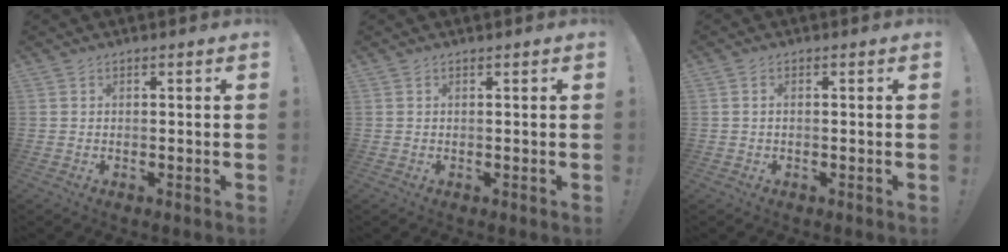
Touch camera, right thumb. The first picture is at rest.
{"total": 0.6, "force": [0.5, -0.2, 0.0], "torque": [0.005, -0.003, 0.008]}
{"total": 0.7, "force": [0.1, 0.0, 0.7], "torque": [-0.014, 0.000, 0.002]}